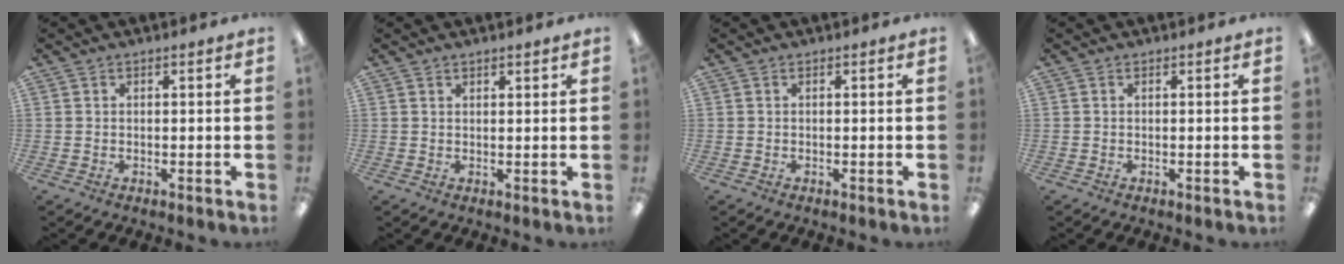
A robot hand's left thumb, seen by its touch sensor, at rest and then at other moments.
{"total": 1.2, "force": [1.1, 0.3, 0.3], "torque": [-0.007, -0.001, 0.020]}
{"total": 0.0}
{"total": 0.0}